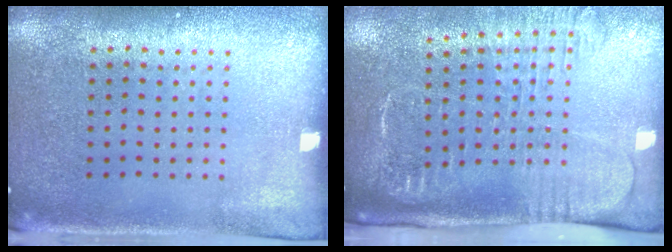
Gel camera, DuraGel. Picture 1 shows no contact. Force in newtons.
{"total": 2.7, "press": 2.0, "slide": 1.7}